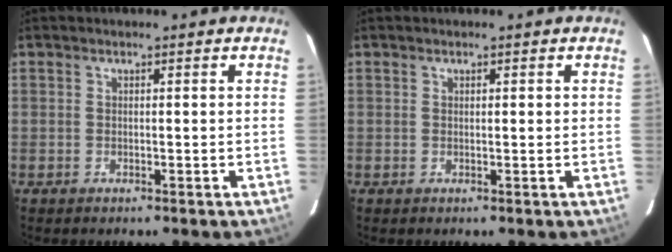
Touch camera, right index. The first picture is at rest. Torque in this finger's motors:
{"motor_torque": [-0.11, -0.02, -0.01, 0.00]}